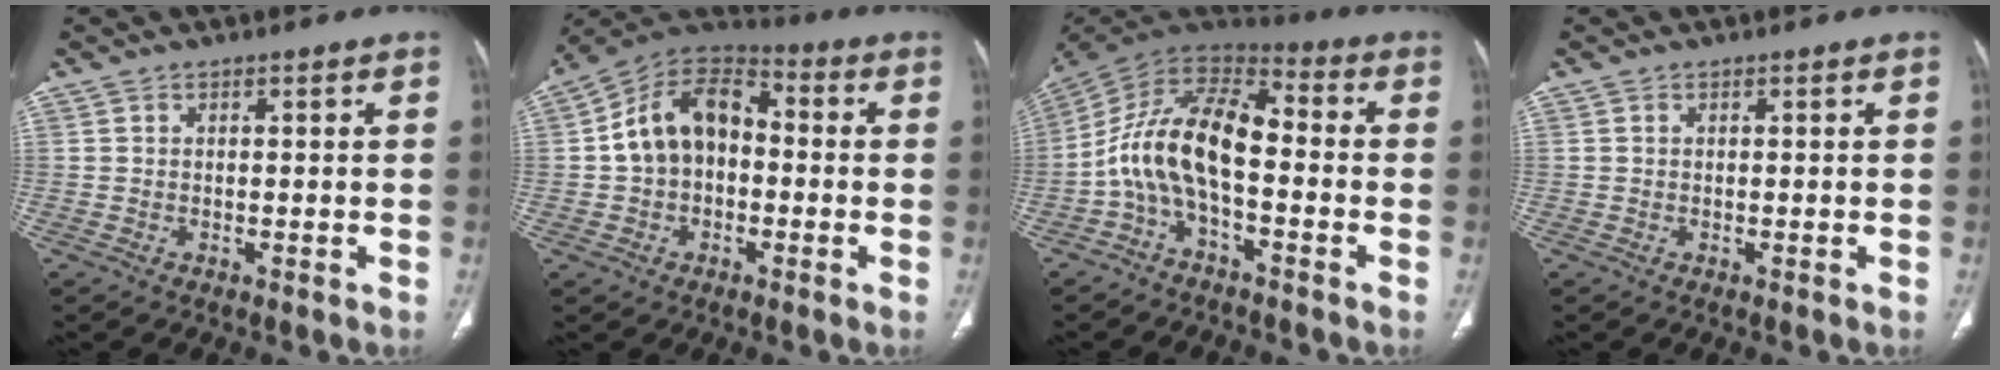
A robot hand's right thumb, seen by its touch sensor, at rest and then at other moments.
{"total": 13.8, "force": [-0.1, 9.9, 9.7], "torque": [-0.144, 0.041, -0.016]}
{"total": 15.1, "force": [-2.9, 7.7, 12.7], "torque": [-0.227, 0.067, -0.066]}
{"total": 0.0}